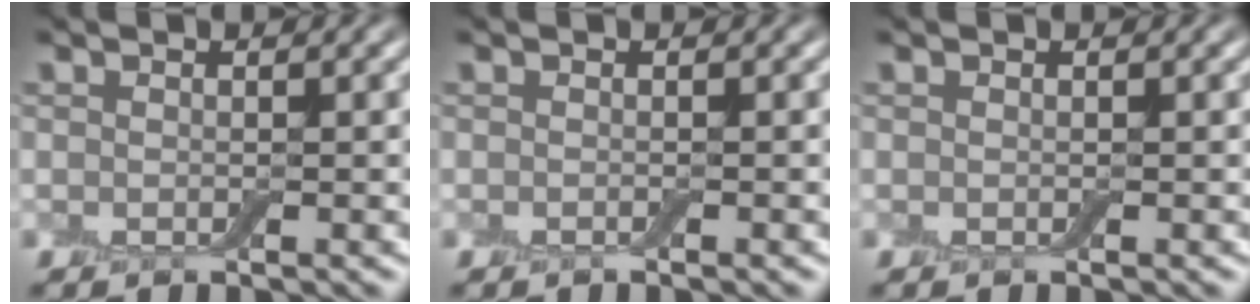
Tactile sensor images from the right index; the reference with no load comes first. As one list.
[{"total": 0.0}, {"total": 0.0}]